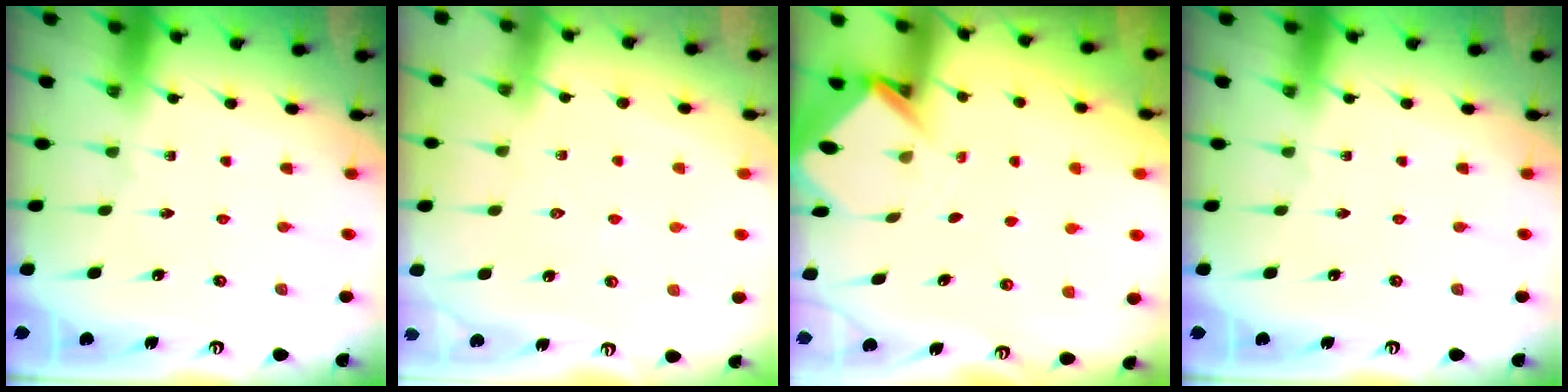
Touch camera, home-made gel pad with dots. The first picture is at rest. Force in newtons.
{"total": 3.0, "press": 3.0, "slide": 0.3}
{"total": 2.9, "press": 2.9, "slide": 0.2}
{"total": 0.0}